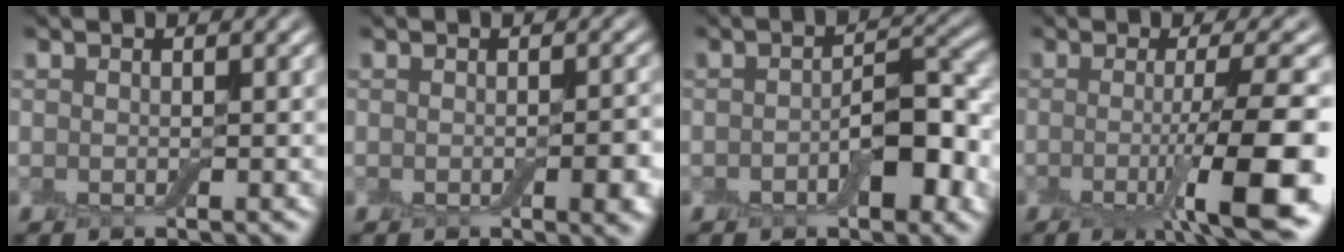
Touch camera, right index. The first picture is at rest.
{"total": 2.3, "force": [-0.6, 0.5, 2.1], "torque": [-0.026, 0.000, -0.007]}
{"total": 4.7, "force": [-1.3, 2.2, 3.9], "torque": [-0.058, 0.004, -0.021]}
{"total": 9.5, "force": [-2.3, 1.7, 9.1], "torque": [-0.123, -0.011, -0.039]}